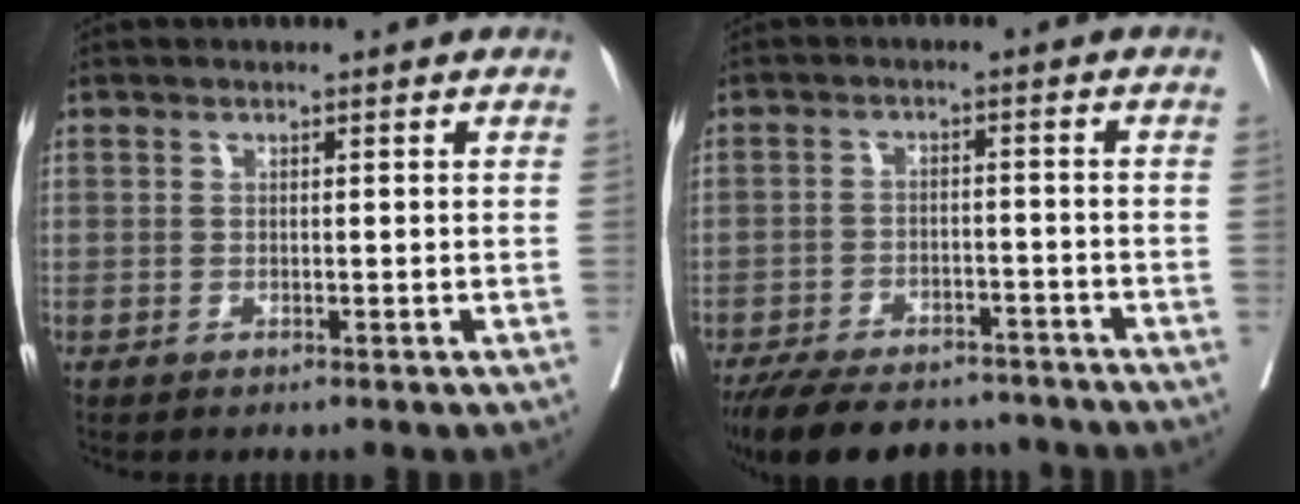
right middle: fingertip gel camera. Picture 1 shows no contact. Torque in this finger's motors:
{"motor_torque": [1.08, -1.06, 0.41, 0.06]}